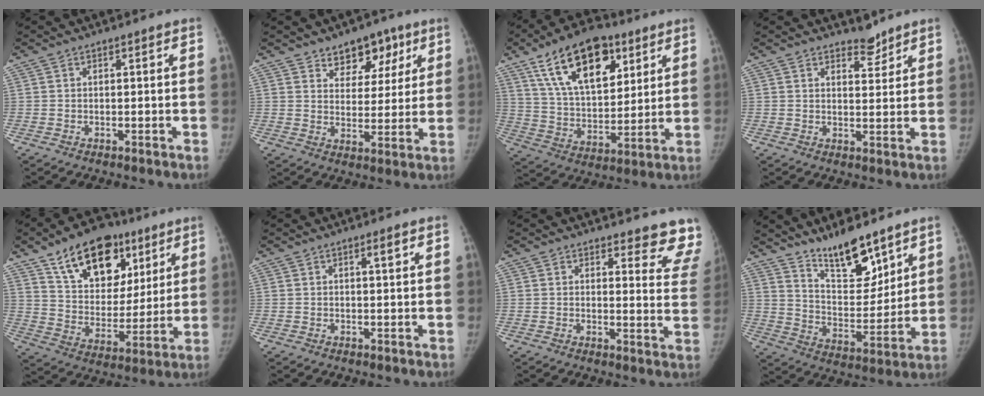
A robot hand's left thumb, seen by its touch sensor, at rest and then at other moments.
{"total": 9.2, "force": [5.7, 6.0, 3.9], "torque": [-0.008, -0.026, 0.087]}
{"total": 20.4, "force": [10.9, 10.8, 13.5], "torque": [-0.182, -0.035, 0.191]}
{"total": 3.4, "force": [3.0, 1.4, 0.8], "torque": [0.007, -0.024, 0.047]}
{"total": 21.3, "force": [11.9, 13.0, 12.0], "torque": [-0.143, -0.034, 0.200]}
{"total": 1.8, "force": [0.9, 0.3, 1.5], "torque": [-0.020, -0.003, 0.014]}
{"total": 10.9, "force": [10.5, 2.6, 1.9], "torque": [0.024, -0.101, 0.084]}
{"total": 13.7, "force": [10.4, 4.8, 7.4], "torque": [-0.079, -0.081, 0.190]}